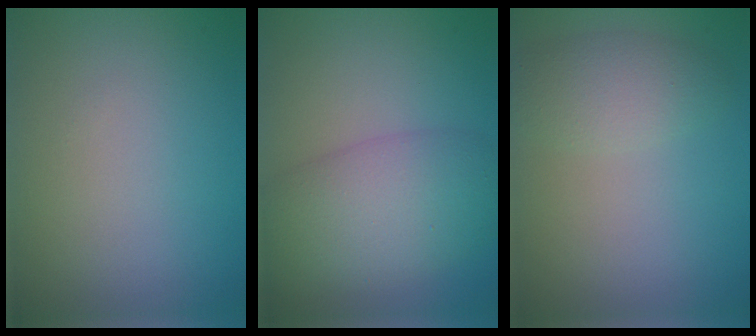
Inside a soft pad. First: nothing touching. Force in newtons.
{"total": 6.8, "press": 6.8, "slide": 0.2}
{"total": 2.7, "press": 2.7, "slide": 0.2}